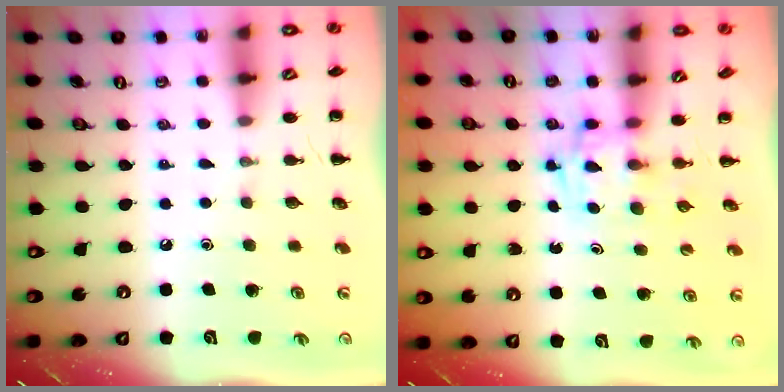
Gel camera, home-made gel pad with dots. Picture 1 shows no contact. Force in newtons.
{"total": 3.4, "press": 3.4, "slide": 0.4}